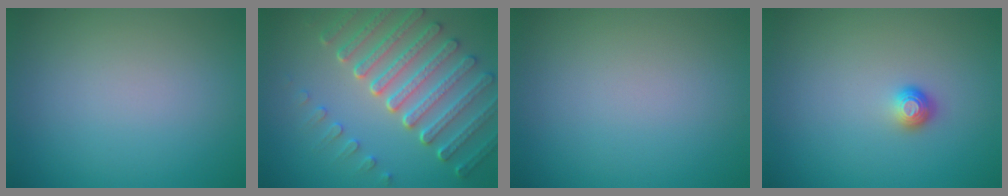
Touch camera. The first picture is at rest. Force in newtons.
{"total": 7.2, "press": 5.4, "slide": 4.7}
{"total": 0.0}
{"total": 1.2, "press": 1.0, "slide": 0.6}